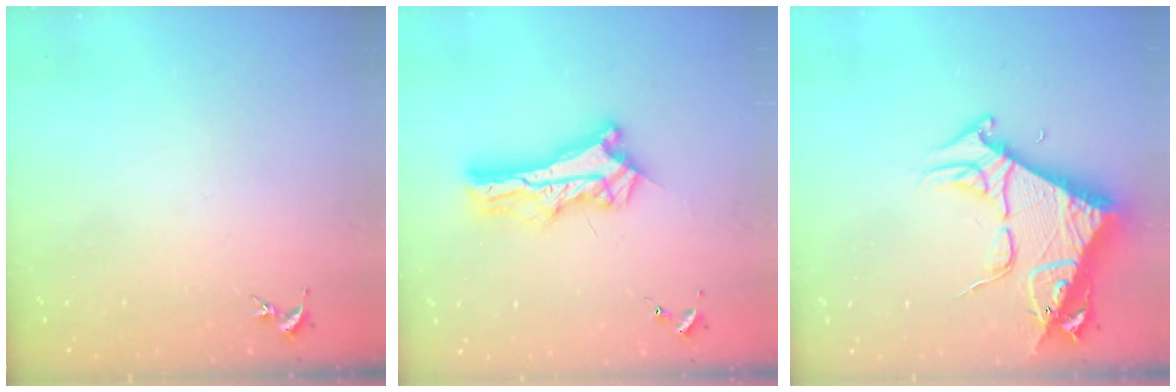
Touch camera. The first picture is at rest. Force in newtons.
{"total": 9.3, "press": 9.3, "slide": 0.7}
{"total": 10.0, "press": 9.9, "slide": 1.3}